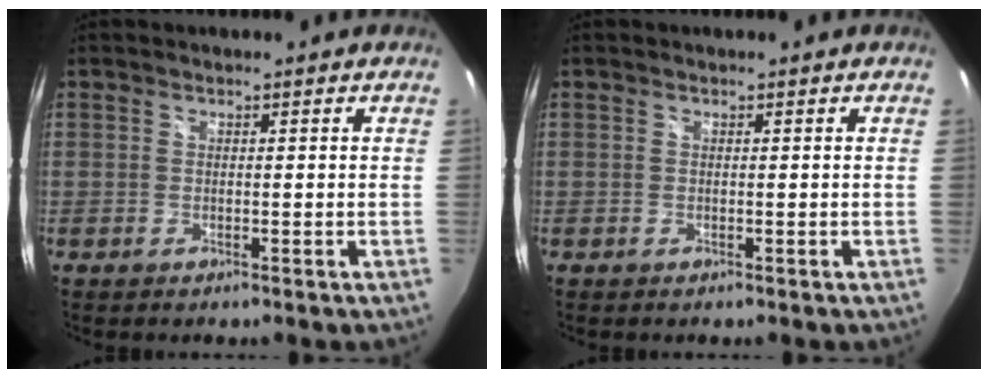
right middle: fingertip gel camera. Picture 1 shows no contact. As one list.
[{"total": 0.0}]